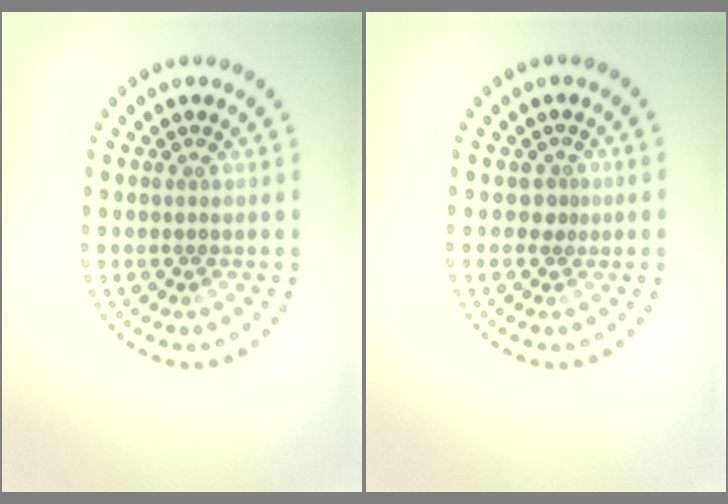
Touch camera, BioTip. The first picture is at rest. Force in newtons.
{"total": 0.8, "press": 0.4, "slide": 0.7}